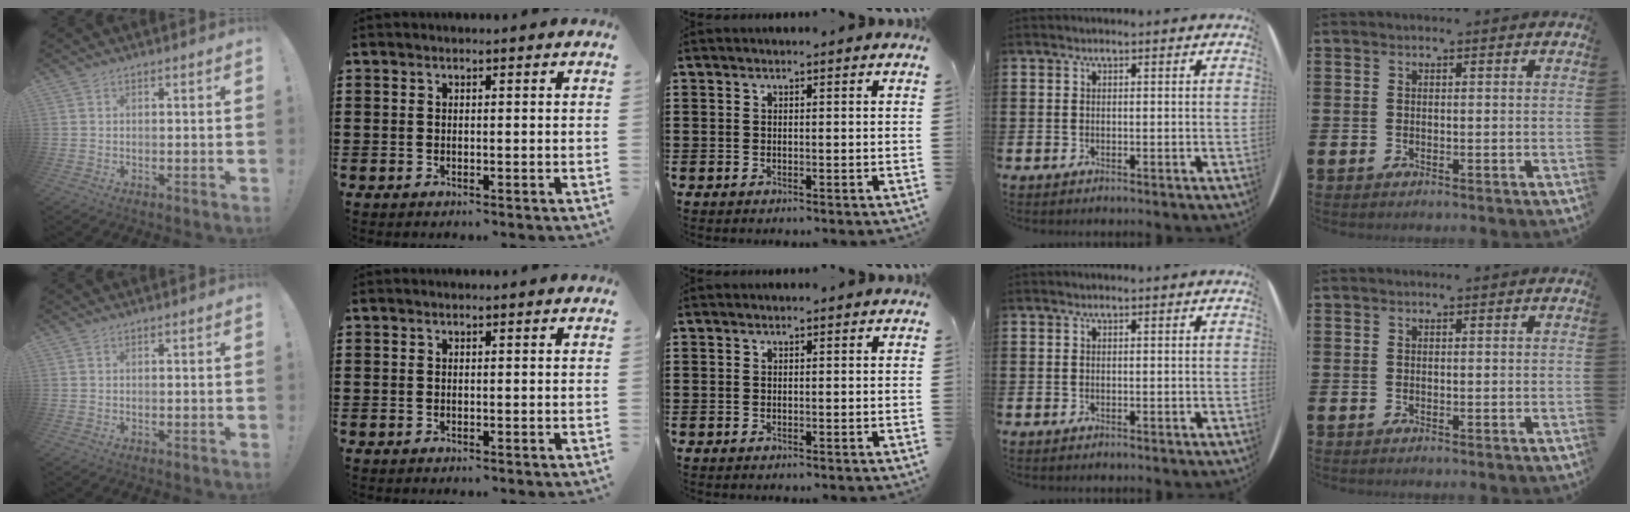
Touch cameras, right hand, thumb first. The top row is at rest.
{}